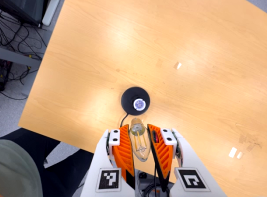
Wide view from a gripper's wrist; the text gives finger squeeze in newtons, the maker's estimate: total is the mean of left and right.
{"total": 19.1, "left": 21.4, "right": 16.7}